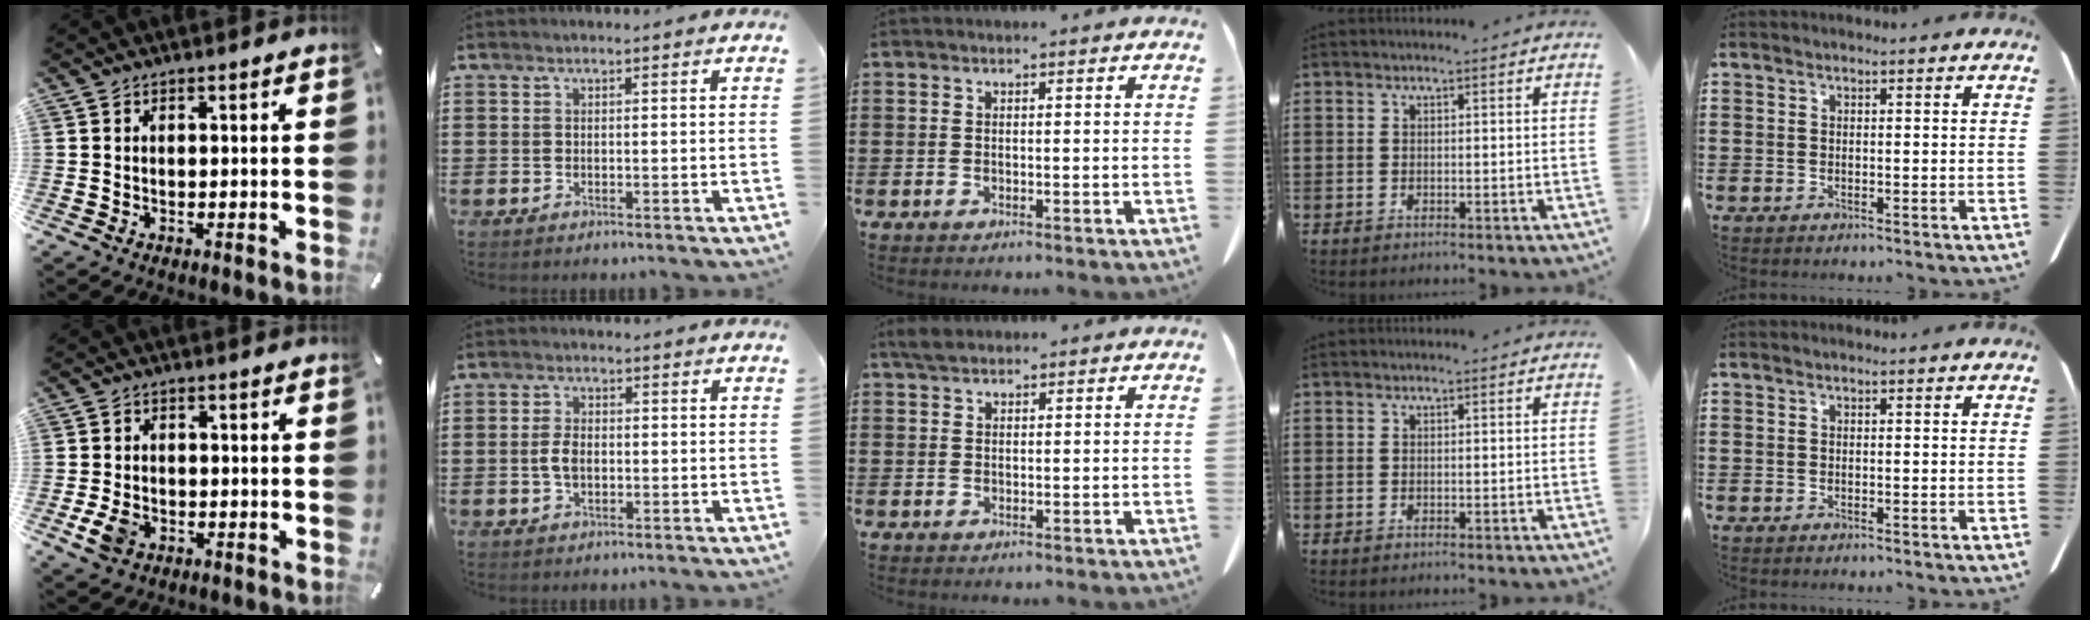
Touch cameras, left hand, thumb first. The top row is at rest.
{"thumb": {"total": 5.2, "force": [-2.0, 3.8, 3.0], "torque": [-0.074, 0.003, -0.039]}, "index": {"total": 3.2, "force": [-0.3, 1.8, 2.6], "torque": [-0.067, 0.000, -0.010]}, "middle": {"total": 2.0, "force": [1.6, 0.8, 0.9], "torque": [-0.022, 0.005, 0.030]}}